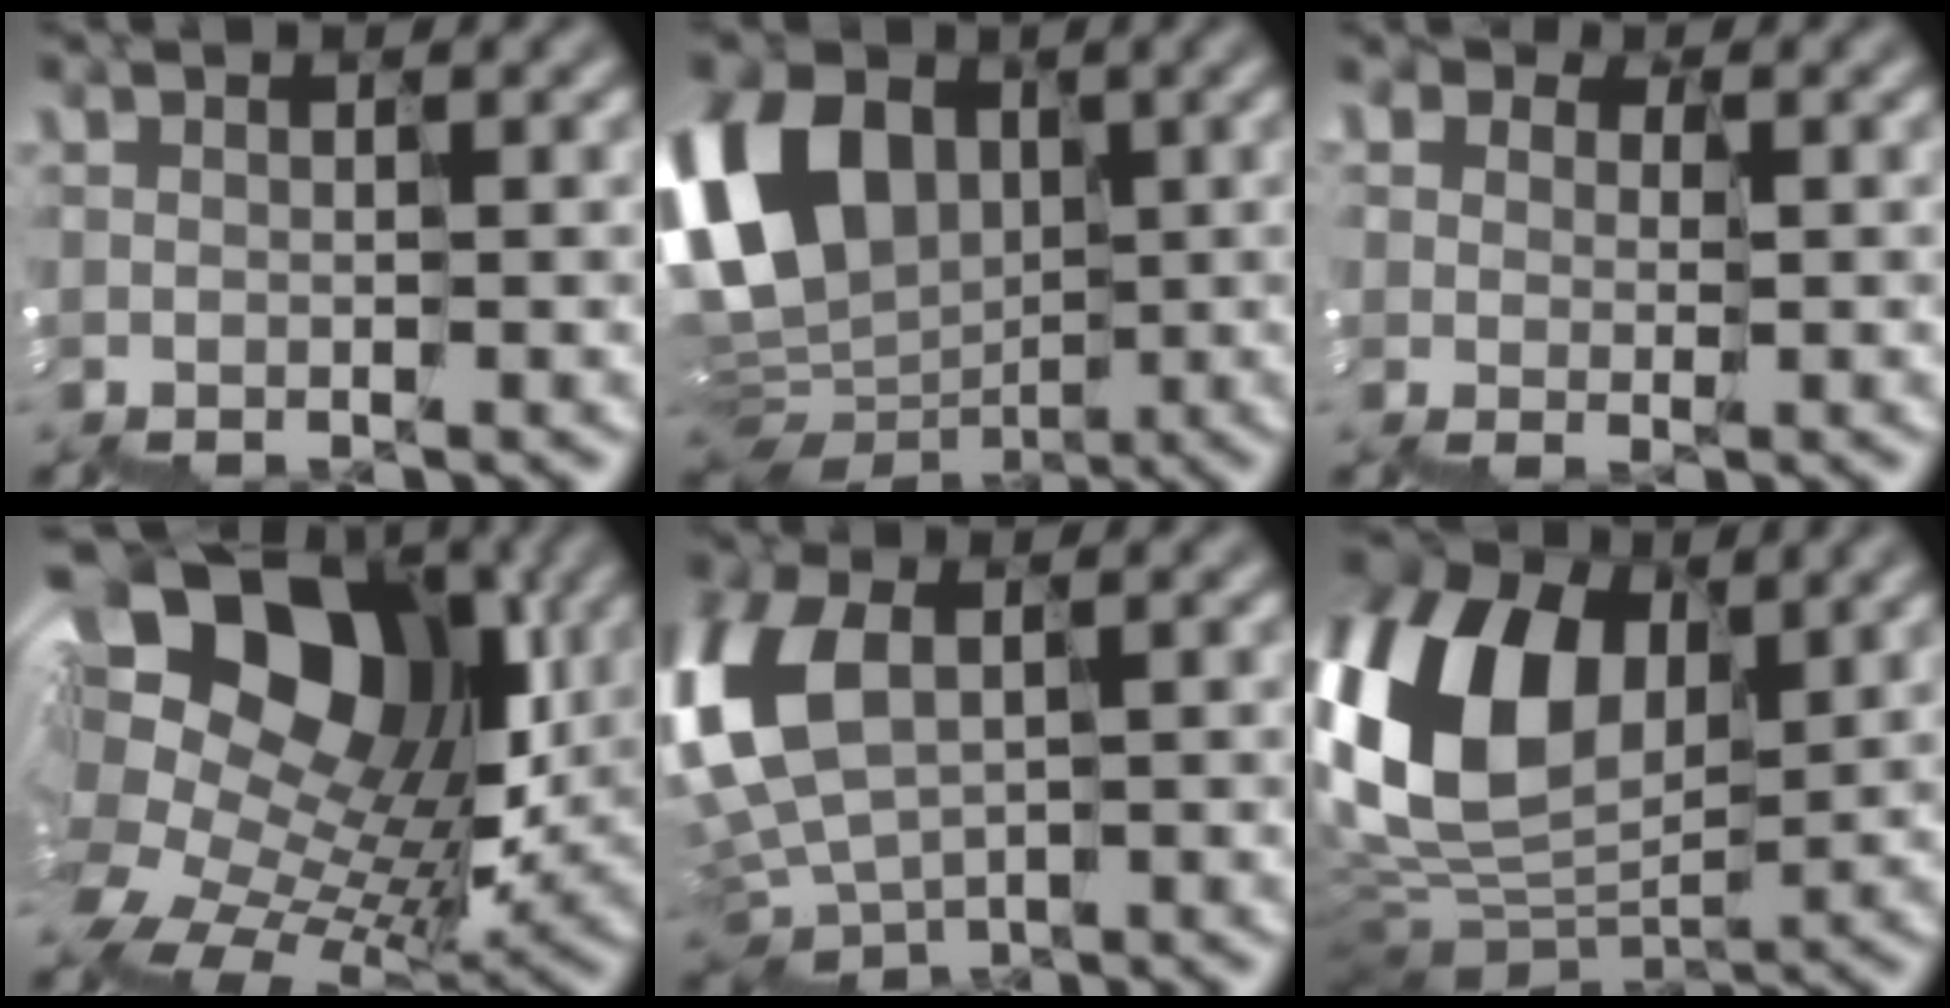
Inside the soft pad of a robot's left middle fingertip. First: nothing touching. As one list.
[{"total": 9.7, "force": [1.9, 7.4, 5.9], "torque": [-0.157, 0.010, 0.035]}, {"total": 3.1, "force": [1.0, 2.4, 1.6], "torque": [-0.044, 0.003, 0.021]}, {"total": 14.1, "force": [4.7, 10.1, 8.7], "torque": [-0.149, 0.039, 0.089]}, {"total": 7.1, "force": [0.9, 4.5, 5.4], "torque": [-0.182, 0.004, 0.018]}, {"total": 11.7, "force": [4.4, 8.0, 7.3], "torque": [-0.212, 0.030, 0.072]}]